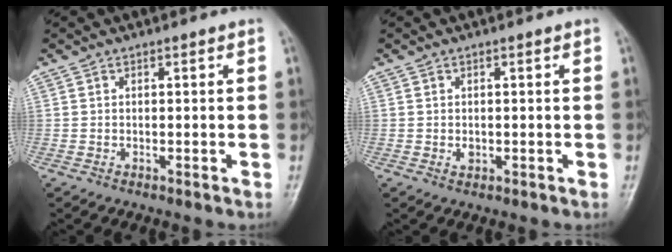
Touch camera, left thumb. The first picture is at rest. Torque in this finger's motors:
{"motor_torque": [-0.02, 0.00, 0.07, 0.03, 0.00]}